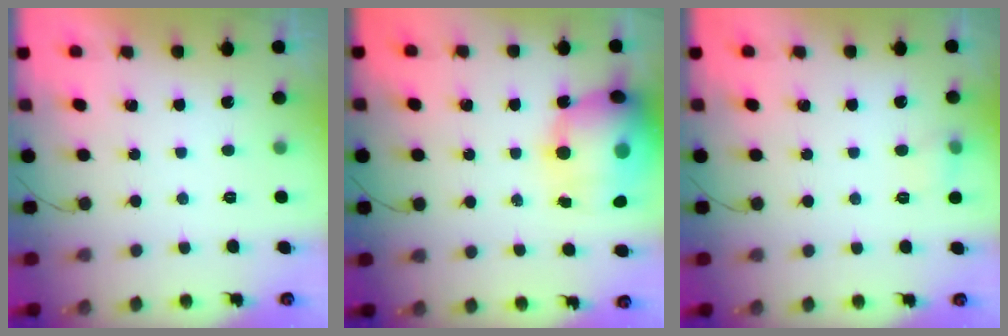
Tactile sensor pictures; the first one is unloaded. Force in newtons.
{"total": 24.2, "press": 23.7, "slide": 5.0}
{"total": 5.5, "press": 5.3, "slide": 1.5}